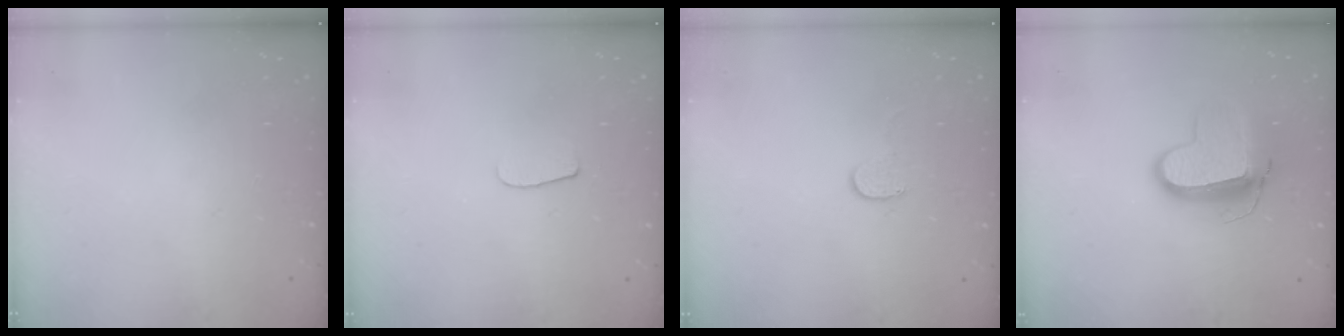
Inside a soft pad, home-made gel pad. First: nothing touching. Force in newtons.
{"total": 6.0, "press": 6.0, "slide": 0.6}
{"total": 4.9, "press": 4.9, "slide": 0.4}
{"total": 11.7, "press": 11.6, "slide": 1.3}